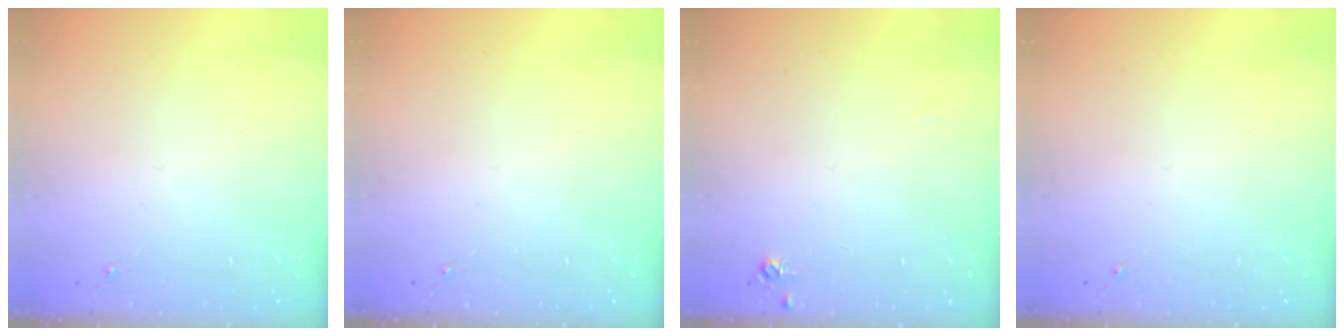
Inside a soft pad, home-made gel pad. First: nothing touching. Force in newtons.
{"total": 0.0}
{"total": 4.7, "press": 4.7, "slide": 0.7}
{"total": 0.0}